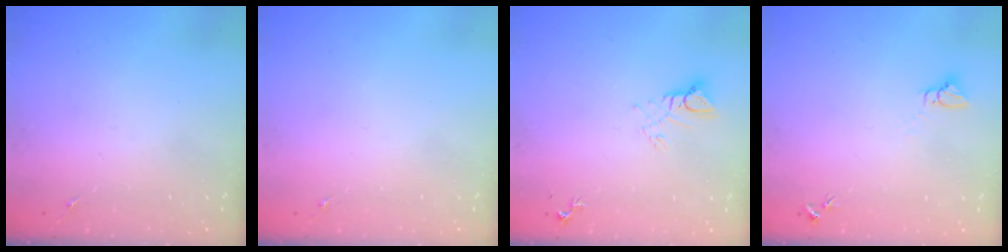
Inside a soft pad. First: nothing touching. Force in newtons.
{"total": 0.0}
{"total": 5.7, "press": 5.7, "slide": 0.3}
{"total": 3.0, "press": 3.0, "slide": 0.1}